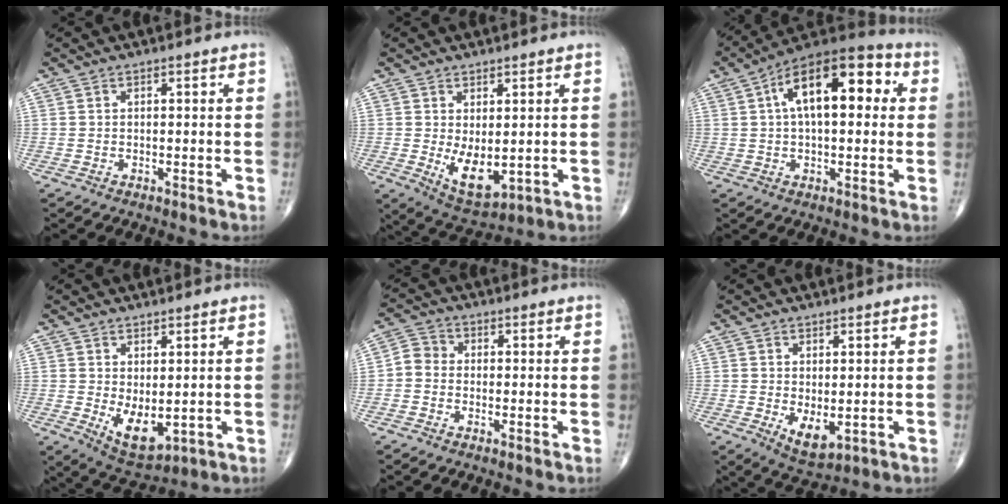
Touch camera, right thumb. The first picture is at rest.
{"total": 7.6, "force": [-0.3, 3.8, 6.5], "torque": [-0.093, -0.018, 0.015]}
{"total": 17.6, "force": [4.0, 8.5, 14.9], "torque": [-0.207, 0.035, 0.052]}
{"total": 7.2, "force": [-0.4, 3.7, 6.2], "torque": [-0.088, -0.014, 0.014]}
{"total": 3.5, "force": [-0.8, 3.0, 1.6], "torque": [-0.018, 0.008, -0.031]}
{"total": 5.3, "force": [-0.7, 2.7, 4.5], "torque": [-0.065, -0.014, 0.004]}